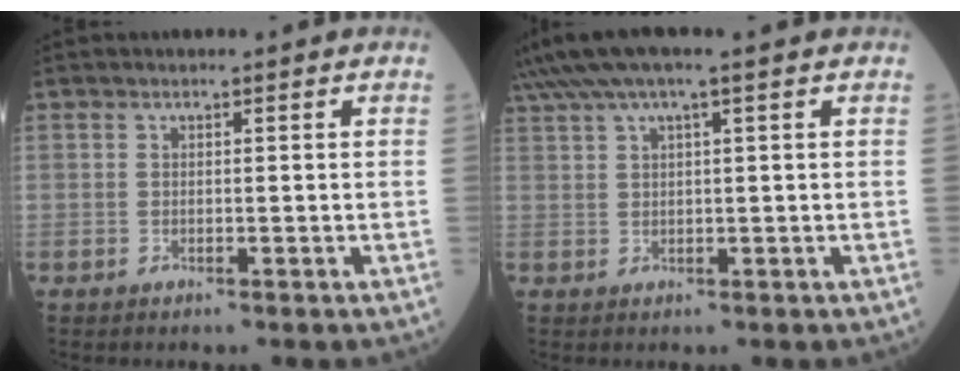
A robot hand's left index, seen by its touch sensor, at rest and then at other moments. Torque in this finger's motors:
{"motor_torque": [1.08, -1.05, 0.88, 0.21]}